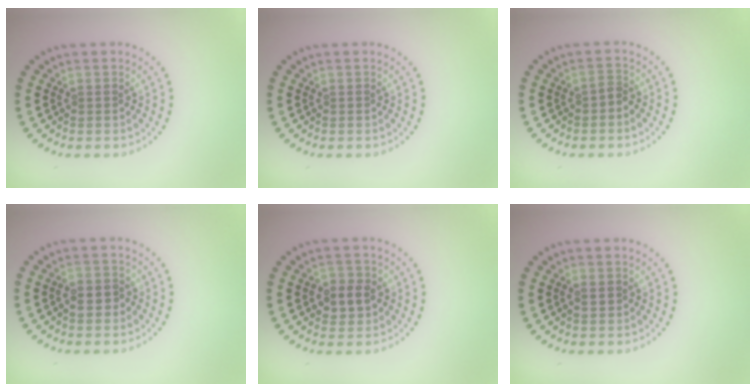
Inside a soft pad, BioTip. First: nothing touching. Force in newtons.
{"total": 0.0}
{"total": 1.0, "press": 0.8, "slide": 0.6}
{"total": 1.5, "press": 1.5, "slide": 0.4}
{"total": 2.8, "press": 2.8, "slide": 0.4}
{"total": 0.5, "press": 0.5, "slide": 0.2}